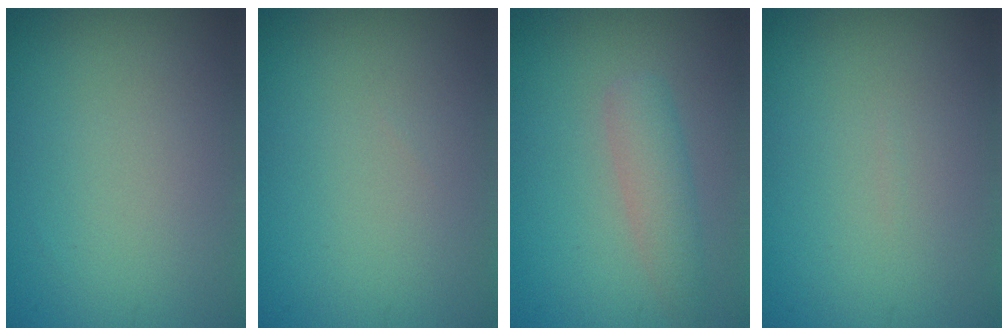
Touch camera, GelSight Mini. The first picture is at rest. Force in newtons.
{"total": 0.0}
{"total": 2.6, "press": 2.6, "slide": 0.2}
{"total": 0.0}